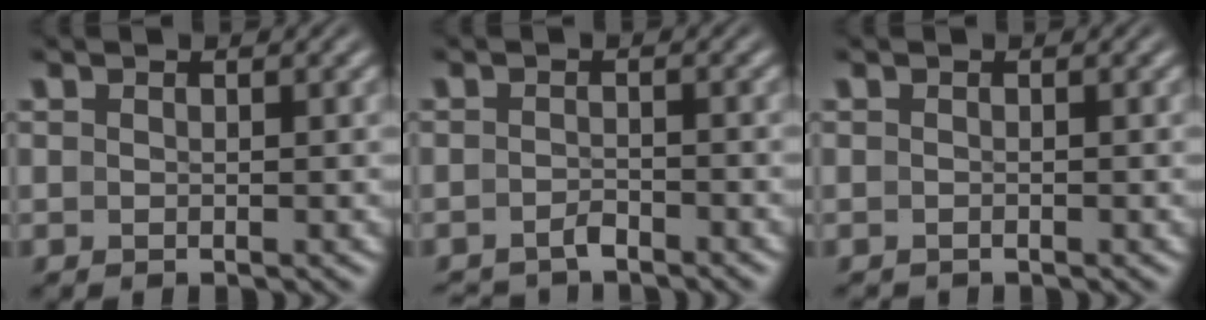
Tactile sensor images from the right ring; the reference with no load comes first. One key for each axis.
{"total": 2.3, "fx": -2.3, "fy": 0.3, "fz": 0.1, "tx": 0.001, "ty": -0.008, "tz": -0.037}
{"total": 0.7, "fx": -0.7, "fy": -0.2, "fz": -0.1, "tx": -0.005, "ty": -0.008, "tz": -0.007}